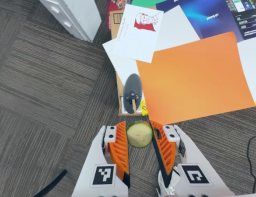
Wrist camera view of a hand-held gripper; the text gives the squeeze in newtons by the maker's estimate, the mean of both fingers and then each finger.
{"total": 9.1, "left": 9.3, "right": 8.9}